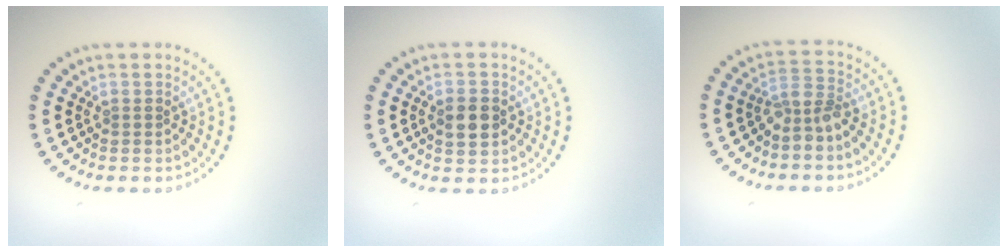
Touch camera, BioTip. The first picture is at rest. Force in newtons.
{"total": 2.5, "press": 2.5, "slide": 0.2}
{"total": 2.4, "press": 2.0, "slide": 1.4}